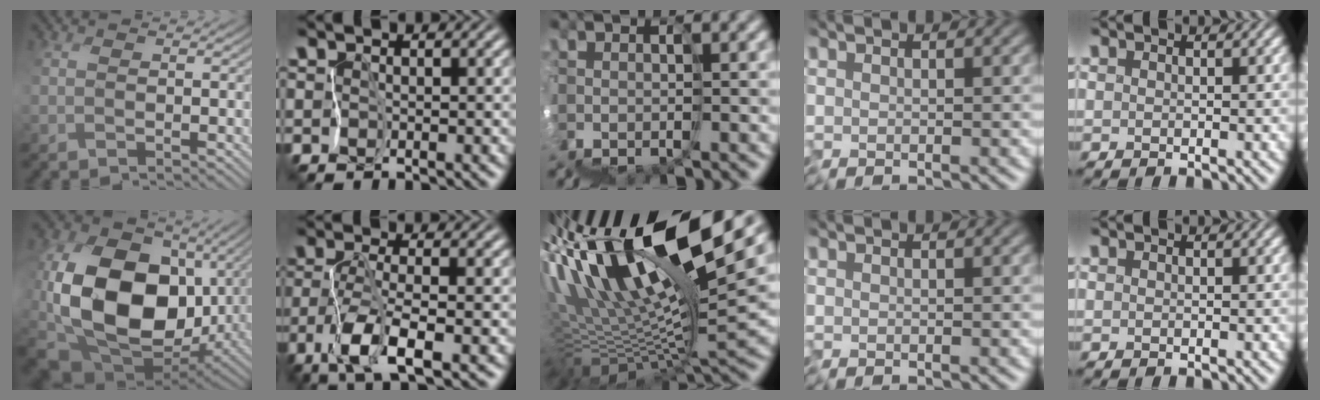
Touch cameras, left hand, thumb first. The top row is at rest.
{"thumb": {"total": 19.9, "force": [-0.3, 13.9, 14.2], "torque": [-0.350, -0.030, 0.004]}, "index": {"total": 4.3, "force": [-1.9, 0.2, 3.8], "torque": [-0.088, -0.003, -0.036]}, "middle": {"total": 12.6, "force": [6.3, 2.6, 10.6], "torque": [-0.197, 0.036, 0.105]}}